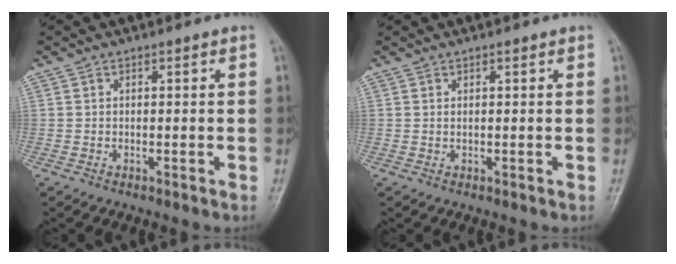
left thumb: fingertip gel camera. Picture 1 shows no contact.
{"total": 0.6, "force": [0.4, 0.2, 0.4], "torque": [-0.006, -0.003, 0.007]}